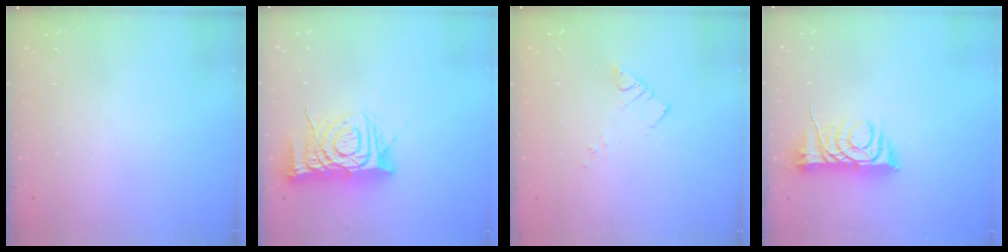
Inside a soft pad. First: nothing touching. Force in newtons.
{"total": 12.6, "press": 12.6, "slide": 1.1}
{"total": 3.2, "press": 3.2, "slide": 0.4}
{"total": 9.4, "press": 9.4, "slide": 0.5}